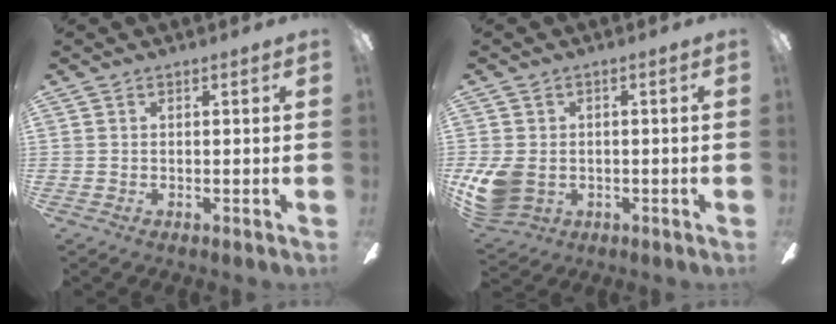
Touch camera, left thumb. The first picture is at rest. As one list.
[{"total": 9.2, "force": [-1.7, 7.1, 5.5], "torque": [-0.120, 0.006, -0.025]}]